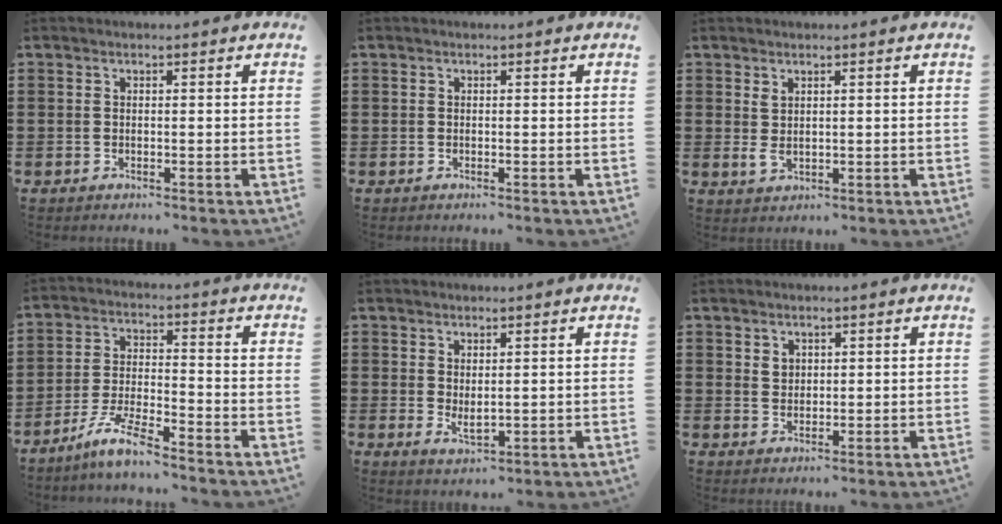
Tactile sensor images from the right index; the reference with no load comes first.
{"total": 0.0}
{"total": 1.9, "force": [0.7, 0.9, 1.5], "torque": [-0.033, -0.004, 0.015]}
{"total": 6.6, "force": [-5.7, 0.1, 3.5], "torque": [-0.091, -0.012, -0.114]}
{"total": 2.0, "force": [0.9, 0.7, 1.6], "torque": [-0.032, -0.001, 0.017]}
{"total": 1.7, "force": [1.1, 1.2, 0.4], "torque": [-0.003, -0.002, 0.021]}